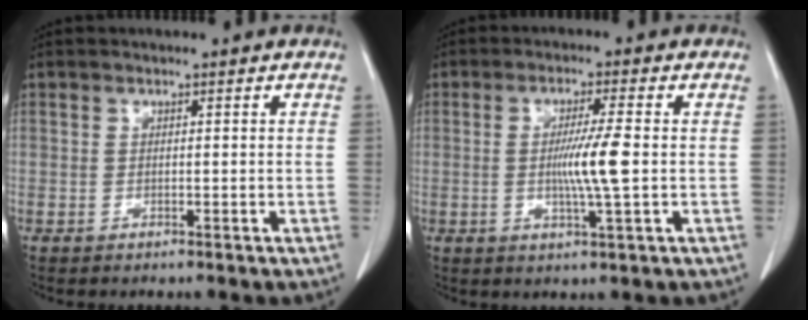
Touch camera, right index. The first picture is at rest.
{"total": 6.3, "force": [-0.4, -0.5, 6.3], "torque": [-0.115, -0.010, -0.008]}